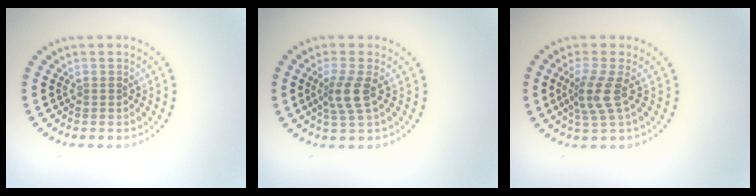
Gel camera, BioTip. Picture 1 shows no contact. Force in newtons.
{"total": 2.5, "press": 2.0, "slide": 1.5}
{"total": 2.8, "press": 2.1, "slide": 1.8}